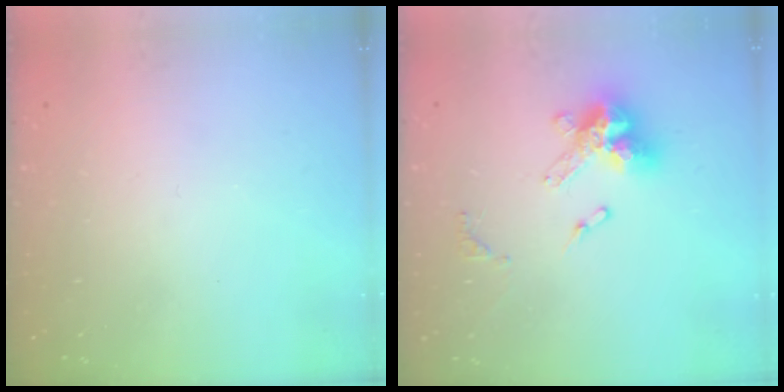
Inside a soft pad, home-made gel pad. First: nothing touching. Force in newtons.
{"total": 12.1, "press": 12.0, "slide": 1.1}